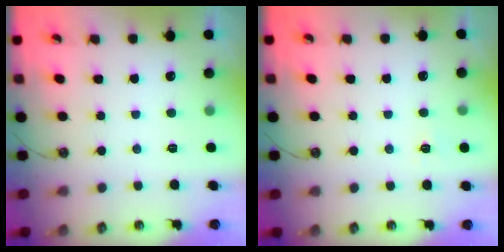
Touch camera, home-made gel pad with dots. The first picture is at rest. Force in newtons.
{"total": 4.3, "press": 4.3, "slide": 0.4}